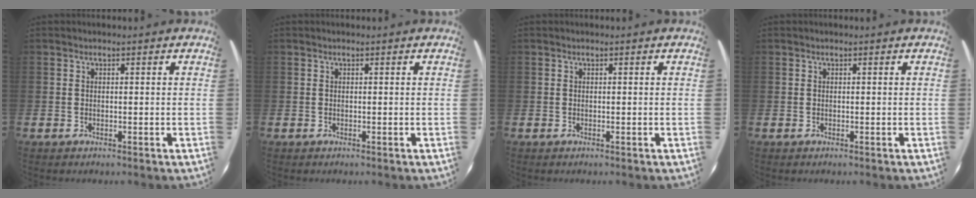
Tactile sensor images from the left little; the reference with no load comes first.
{"total": 0.0}
{"total": 0.0}
{"total": 0.0}